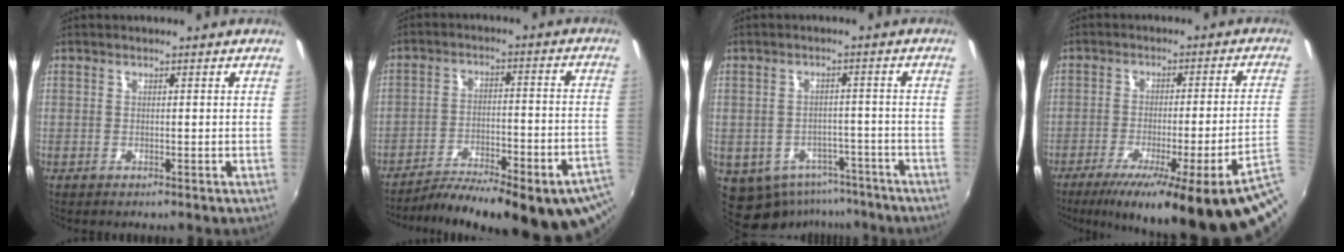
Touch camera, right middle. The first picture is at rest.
{"total": 26.1, "force": [-19.3, 6.4, 16.4], "torque": [-0.256, -0.050, -0.256]}
{"total": 11.6, "force": [-7.5, 7.9, 4.0], "torque": [-0.101, -0.003, -0.083]}
{"total": 22.0, "force": [-12.7, 0.5, 17.9], "torque": [-0.255, -0.055, -0.168]}